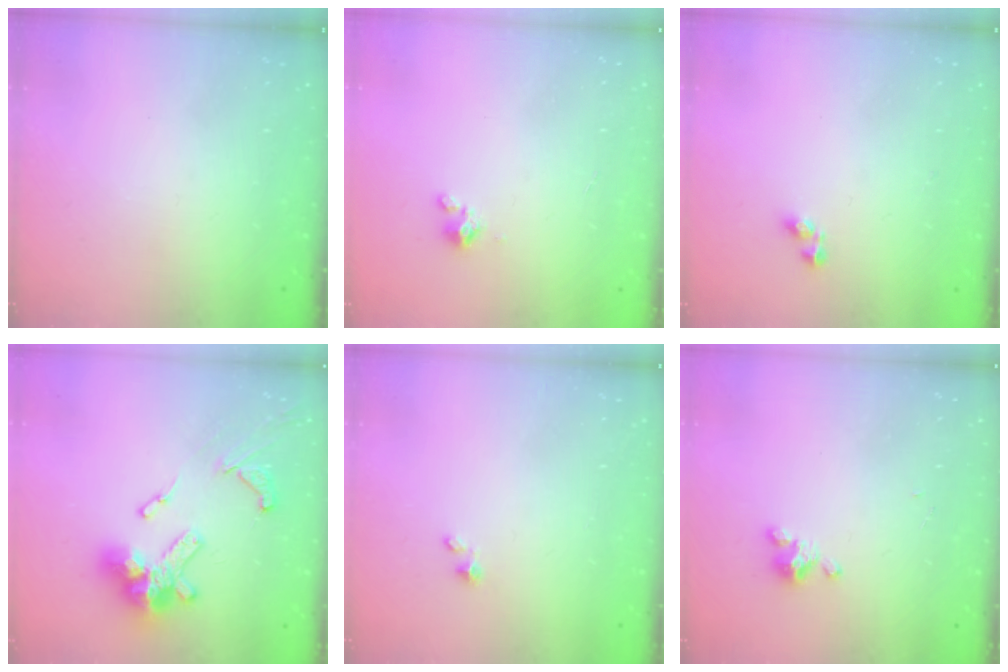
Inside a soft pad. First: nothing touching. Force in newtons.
{"total": 0.9, "press": 0.9, "slide": 0.2}
{"total": 2.9, "press": 2.9, "slide": 0.4}
{"total": 17.9, "press": 17.7, "slide": 2.1}
{"total": 1.5, "press": 1.5, "slide": 0.0}
{"total": 2.3, "press": 2.2, "slide": 0.4}